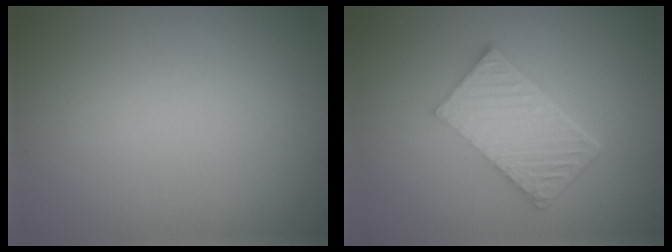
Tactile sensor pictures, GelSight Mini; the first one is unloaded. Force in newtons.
{"total": 6.7, "press": 4.5, "slide": 5.0}